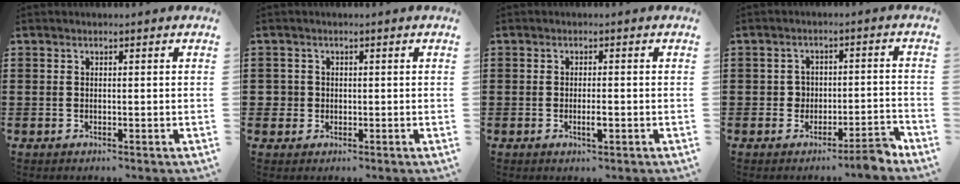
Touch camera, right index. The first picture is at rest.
{"total": 1.8, "force": [-0.3, 1.8, 0.2], "torque": [-0.011, 0.007, -0.009]}
{"total": 2.0, "force": [-0.7, 0.5, 1.8], "torque": [-0.033, 0.001, -0.013]}
{"total": 3.7, "force": [-3.1, 1.4, 1.4], "torque": [-0.025, 0.009, -0.063]}